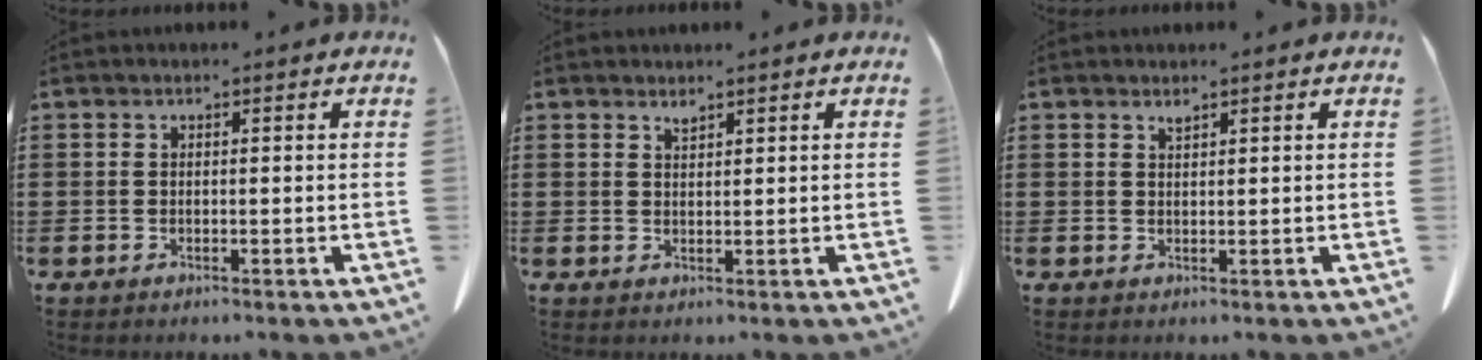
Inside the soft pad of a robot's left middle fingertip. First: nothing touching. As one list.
[{"total": 1.1, "force": [1.1, 0.1, 0.3], "torque": [-0.007, -0.002, 0.021]}, {"total": 0.9, "force": [0.8, 0.1, 0.4], "torque": [-0.010, -0.002, 0.015]}]